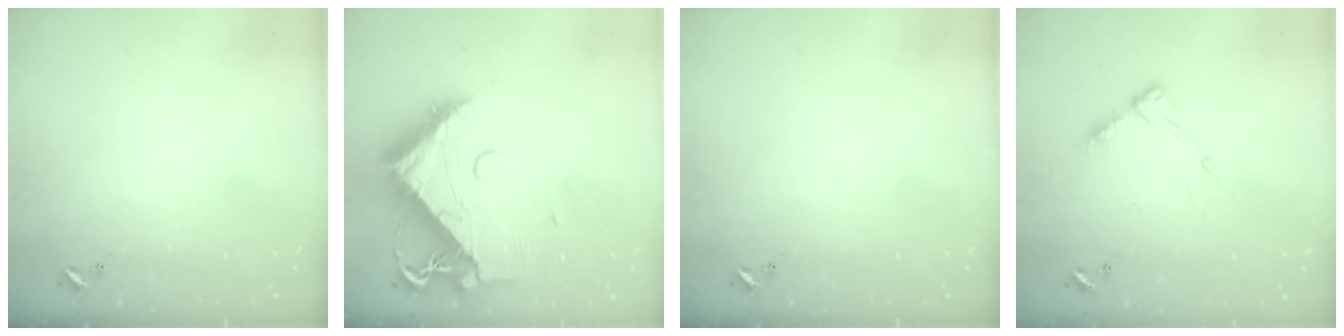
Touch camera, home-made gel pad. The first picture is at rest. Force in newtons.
{"total": 14.6, "press": 14.5, "slide": 1.5}
{"total": 0.0}
{"total": 6.8, "press": 6.8, "slide": 0.5}